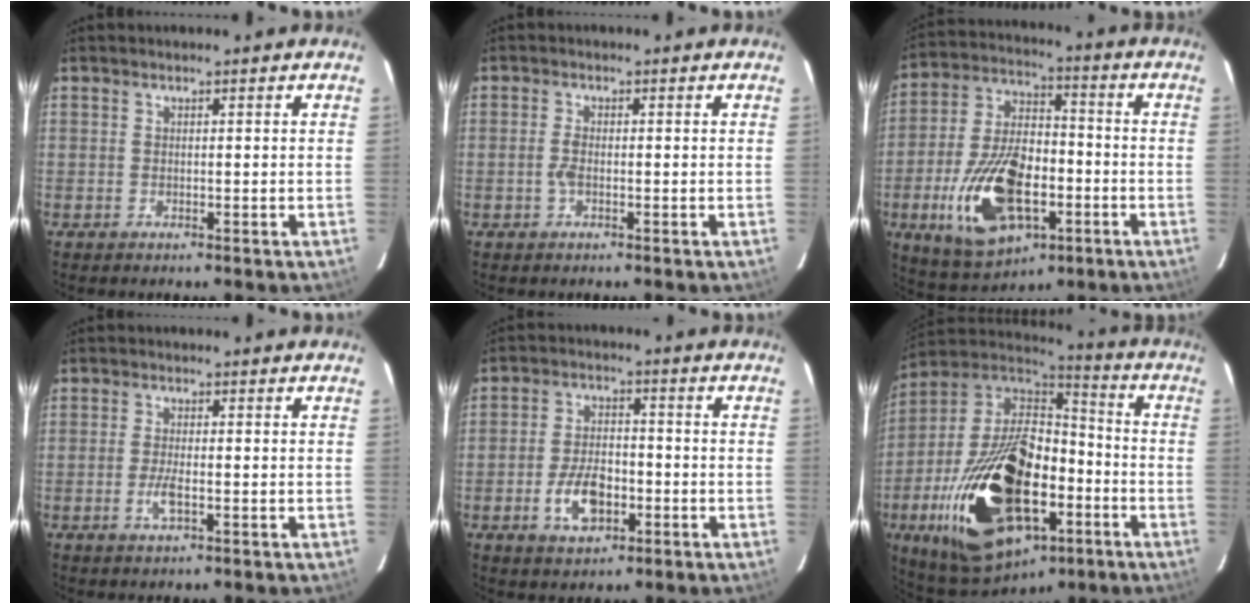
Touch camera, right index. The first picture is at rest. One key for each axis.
{"total": 2.0, "fx": -0.5, "fy": 0.8, "fz": 1.7, "tx": -0.039, "ty": 0.000, "tz": -0.011}
{"total": 20.3, "fx": -6.6, "fy": 10.8, "fz": 15.8, "tx": -0.332, "ty": -0.004, "tz": -0.102}
{"total": 3.5, "fx": -1.2, "fy": 0.9, "fz": 3.1, "tx": -0.068, "ty": -0.004, "tz": -0.024}
{"total": 8.8, "fx": -3.3, "fy": 4.9, "fz": 6.6, "tx": -0.134, "ty": 0.006, "tz": -0.051}
{"total": 32.2, "fx": -11.2, "fy": 17.7, "fz": 24.4, "tx": -0.488, "ty": -0.010, "tz": -0.166}